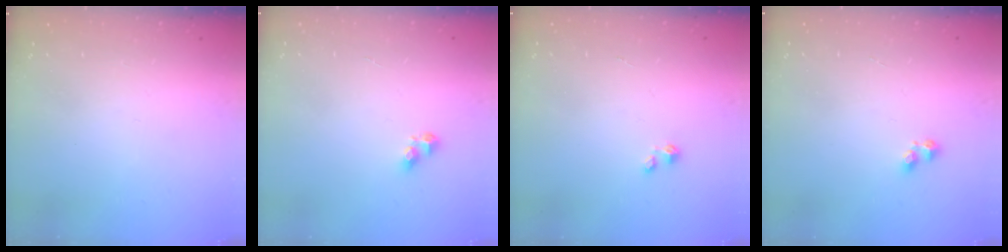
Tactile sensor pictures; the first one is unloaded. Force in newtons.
{"total": 4.8, "press": 4.7, "slide": 0.4}
{"total": 0.0}
{"total": 2.4, "press": 2.3, "slide": 0.8}